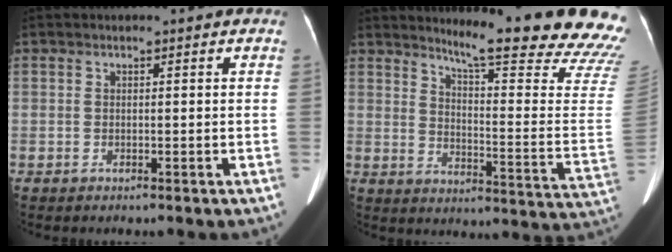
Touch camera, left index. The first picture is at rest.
{"total": 23.3, "force": [20.9, 0.5, 10.4], "torque": [-0.140, -0.126, 0.247]}